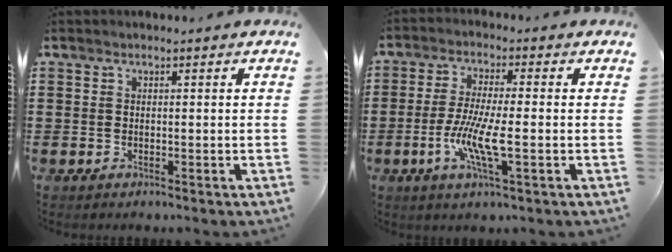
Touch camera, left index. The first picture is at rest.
{"total": 7.5, "force": [-2.2, 1.1, 7.1], "torque": [-0.152, -0.016, -0.048]}